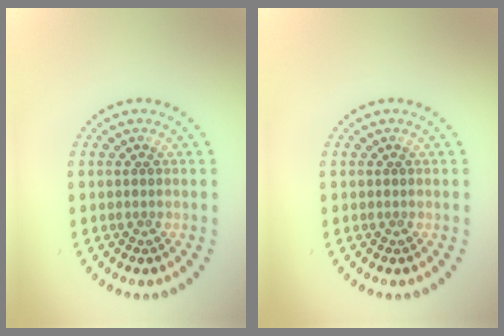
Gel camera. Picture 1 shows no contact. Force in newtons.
{"total": 0.0}